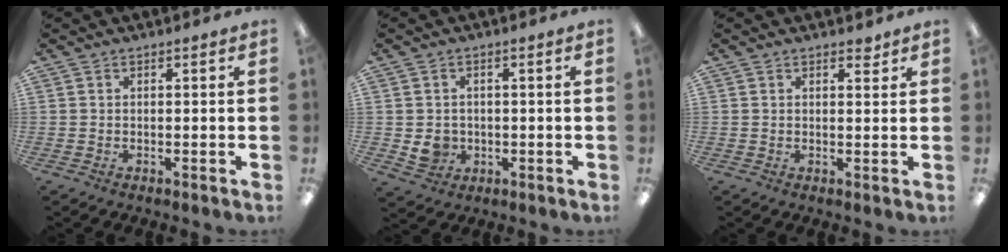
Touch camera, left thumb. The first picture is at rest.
{"total": 4.3, "force": [-0.4, 4.0, 1.4], "torque": [-0.020, 0.000, -0.006]}
{"total": 1.8, "force": [1.5, 0.8, 0.7], "torque": [-0.001, -0.006, 0.024]}